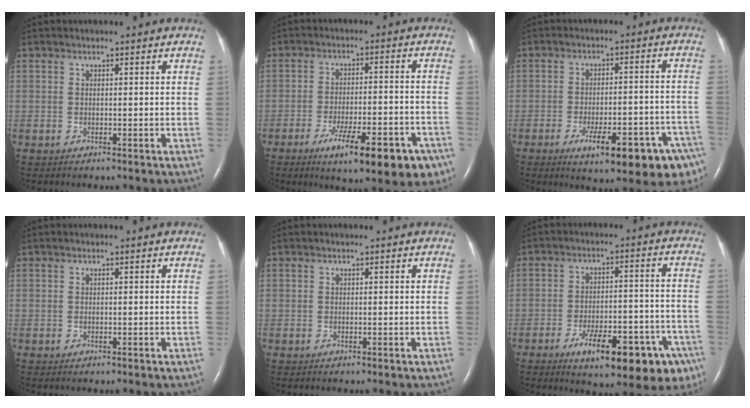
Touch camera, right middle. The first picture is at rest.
{"total": 15.3, "force": [-9.3, 3.8, 11.5], "torque": [-0.112, 0.002, -0.130]}
{"total": 14.8, "force": [-8.9, 3.1, 11.4], "torque": [-0.097, 0.014, -0.116]}
{"total": 0.0}
{"total": 0.0}
{"total": 16.4, "force": [-9.6, 4.8, 12.5], "torque": [-0.113, 0.017, -0.127]}